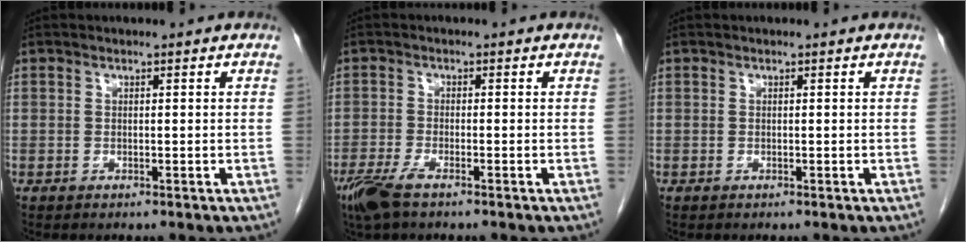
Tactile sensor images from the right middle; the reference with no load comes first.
{"total": 4.6, "force": [-3.1, 1.0, 3.2], "torque": [-0.071, -0.011, -0.060]}
{"total": 0.0}